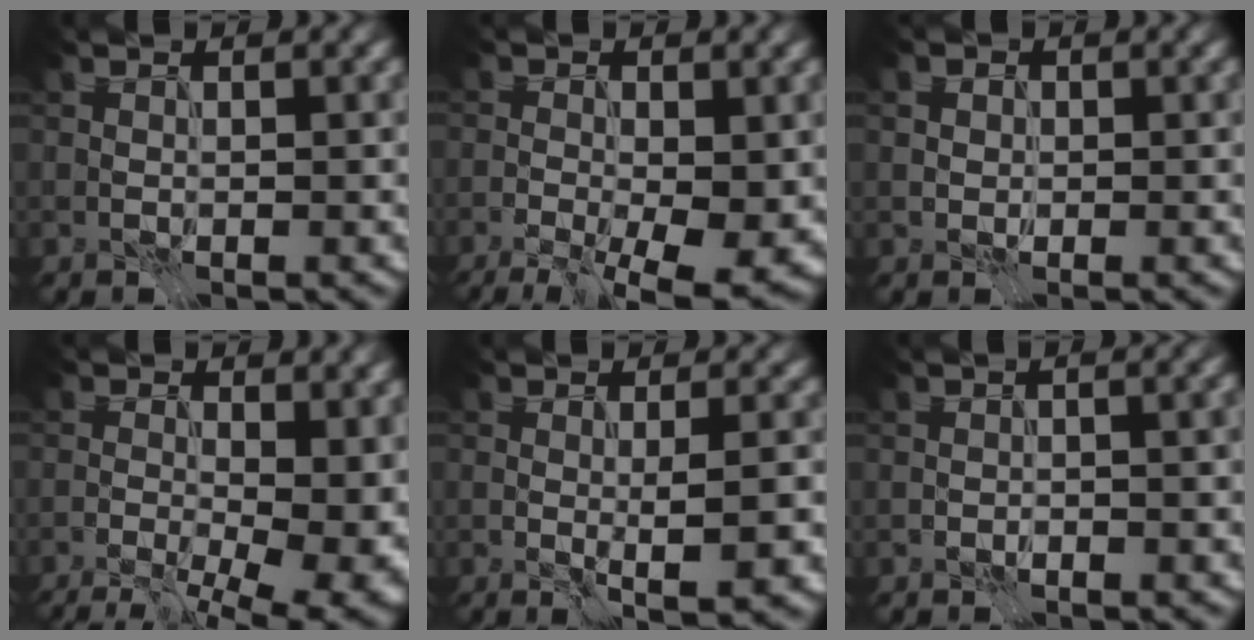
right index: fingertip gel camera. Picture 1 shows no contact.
{"total": 6.9, "force": [-2.0, 2.5, 6.2], "torque": [-0.090, -0.013, -0.028]}
{"total": 0.8, "force": [0.1, 0.8, 0.1], "torque": [0.001, 0.000, 0.003]}
{"total": 11.3, "force": [-1.1, 5.1, 10.0], "torque": [-0.098, -0.013, 0.000]}
{"total": 3.1, "force": [-0.8, 0.6, 3.0], "torque": [-0.038, 0.000, -0.011]}
{"total": 4.6, "force": [0.6, 2.2, 3.9], "torque": [-0.012, 0.034, -0.015]}